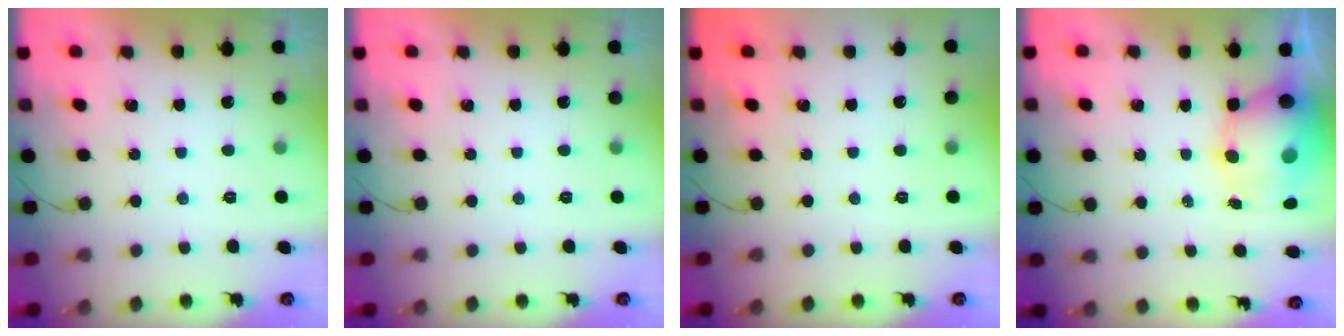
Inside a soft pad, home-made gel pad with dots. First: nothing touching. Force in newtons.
{"total": 0.0}
{"total": 0.0}
{"total": 9.4, "press": 9.1, "slide": 2.3}